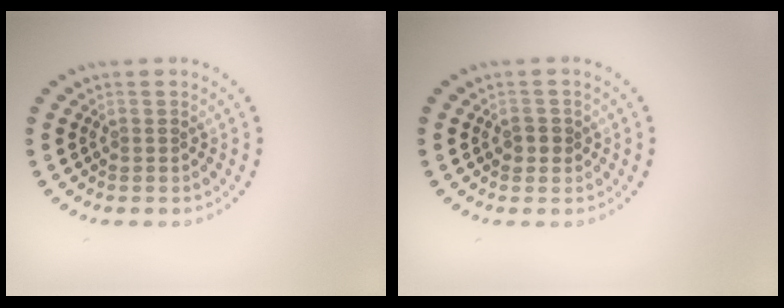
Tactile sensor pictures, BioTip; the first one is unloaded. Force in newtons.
{"total": 1.3, "press": 1.2, "slide": 0.5}